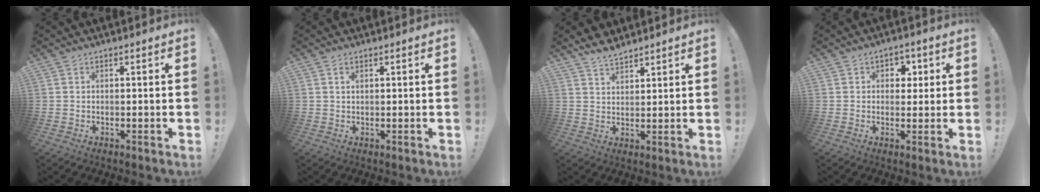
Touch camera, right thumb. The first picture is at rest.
{"total": 1.0, "force": [0.6, 0.4, 0.8], "torque": [-0.013, -0.002, 0.009]}
{"total": 5.1, "force": [4.6, 1.6, 1.4], "torque": [-0.025, -0.026, 0.085]}
{"total": 4.4, "force": [1.1, 4.0, 1.4], "torque": [-0.003, -0.001, 0.014]}